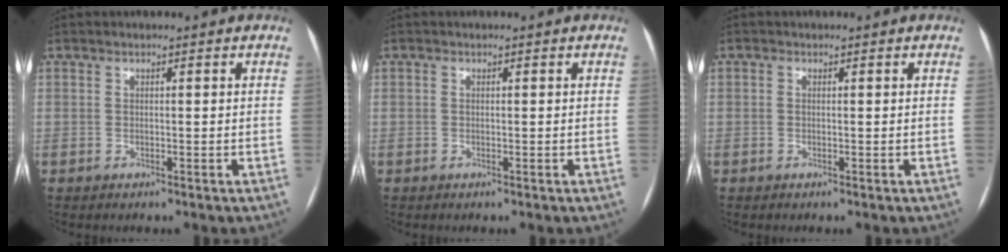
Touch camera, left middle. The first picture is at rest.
{"total": 0.0}
{"total": 3.0, "force": [-1.8, -1.9, -1.3], "torque": [0.024, -0.014, -0.025]}